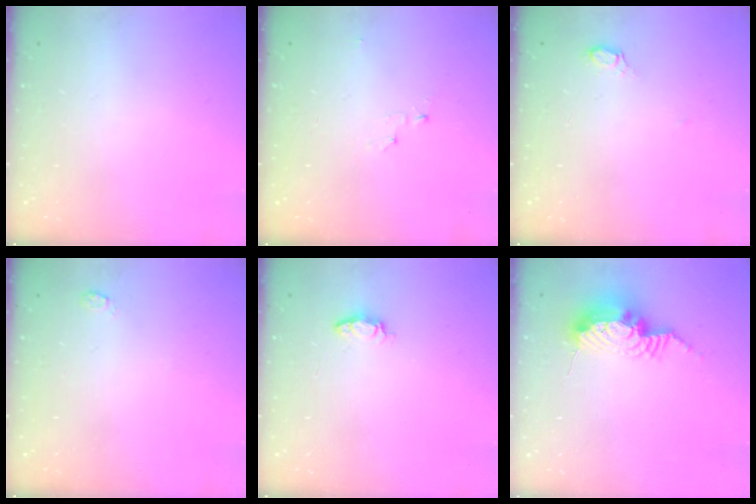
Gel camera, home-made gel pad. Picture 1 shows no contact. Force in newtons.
{"total": 2.8, "press": 2.8, "slide": 0.3}
{"total": 2.6, "press": 2.6, "slide": 0.2}
{"total": 3.6, "press": 3.6, "slide": 0.6}
{"total": 3.7, "press": 3.6, "slide": 0.4}
{"total": 11.8, "press": 11.7, "slide": 1.6}